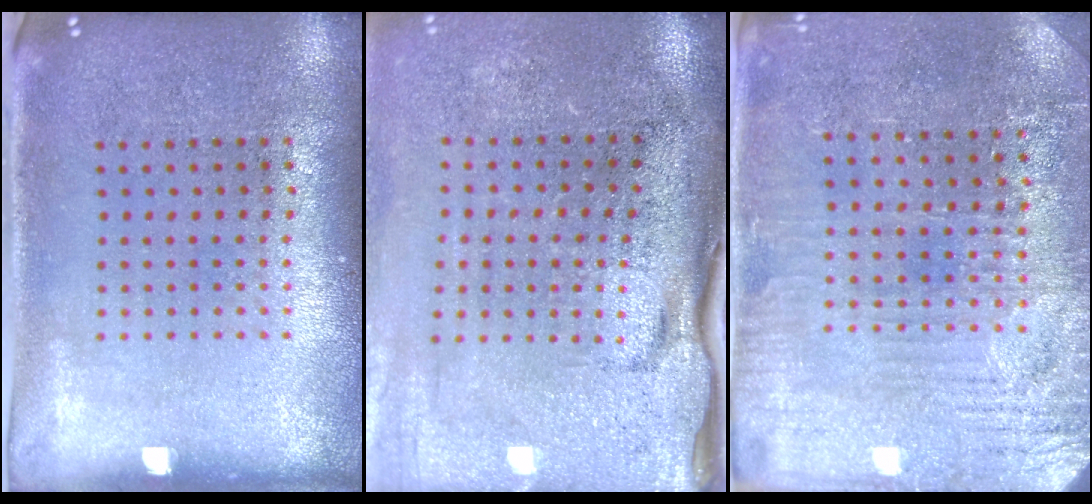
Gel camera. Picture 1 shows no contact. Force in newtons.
{"total": 4.4, "press": 3.6, "slide": 2.5}
{"total": 3.4, "press": 3.3, "slide": 0.5}